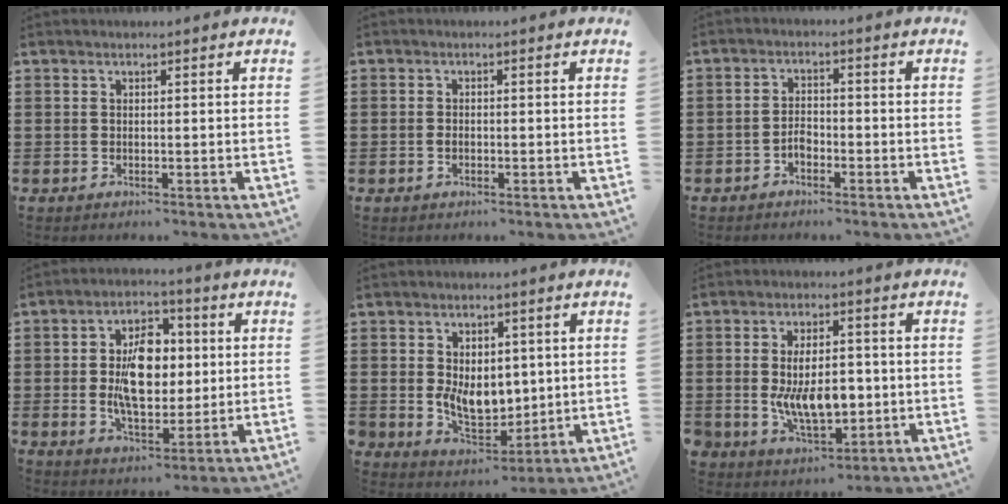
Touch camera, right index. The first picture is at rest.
{"total": 0.9, "force": [-0.4, 0.5, 0.6], "torque": [-0.014, -0.006, -0.006]}
{"total": 2.3, "force": [-1.3, 1.4, 1.2], "torque": [-0.028, 0.001, -0.027]}
{"total": 10.2, "force": [0.4, 6.0, 8.3], "torque": [-0.167, 0.005, 0.002]}
{"total": 7.7, "force": [0.5, 5.9, 4.9], "torque": [-0.087, 0.004, 0.012]}
{"total": 9.9, "force": [-0.9, 5.7, 8.1], "torque": [-0.146, -0.004, -0.019]}